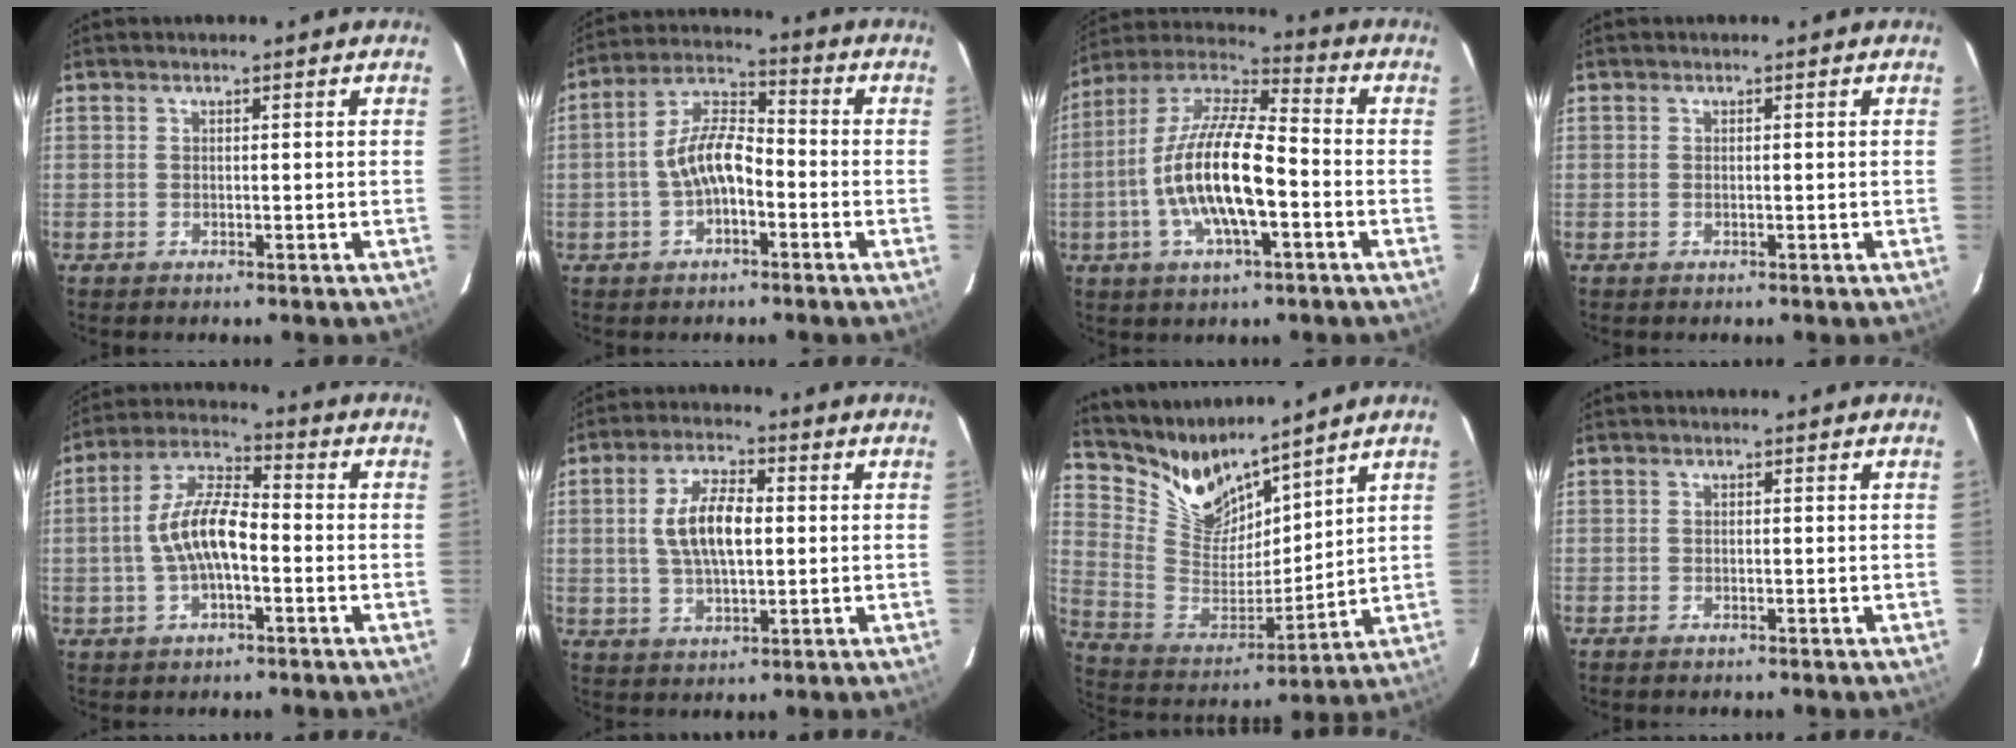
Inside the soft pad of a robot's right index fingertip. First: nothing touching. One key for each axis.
{"total": 8.6, "fx": -2.5, "fy": 4.2, "fz": 7.1, "tx": -0.143, "ty": 0.024, "tz": -0.044}
{"total": 16.6, "fx": -4.2, "fy": 5.0, "fz": 15.3, "tx": -0.300, "ty": -0.003, "tz": -0.083}
{"total": 0.0}
{"total": 10.2, "fx": -2.0, "fy": 4.0, "fz": 9.2, "tx": -0.189, "ty": 0.016, "tz": -0.038}
{"total": 9.3, "fx": 0.7, "fy": 4.2, "fz": 8.2, "tx": -0.159, "ty": 0.011, "tz": 0.016}
{"total": 11.9, "fx": 10.5, "fy": 4.0, "fz": 3.8, "tx": -0.094, "ty": -0.018, "tz": 0.217}
{"total": 0.7, "fx": -0.6, "fy": 0.2, "fz": 0.2, "tx": -0.007, "ty": -0.002, "tz": -0.013}